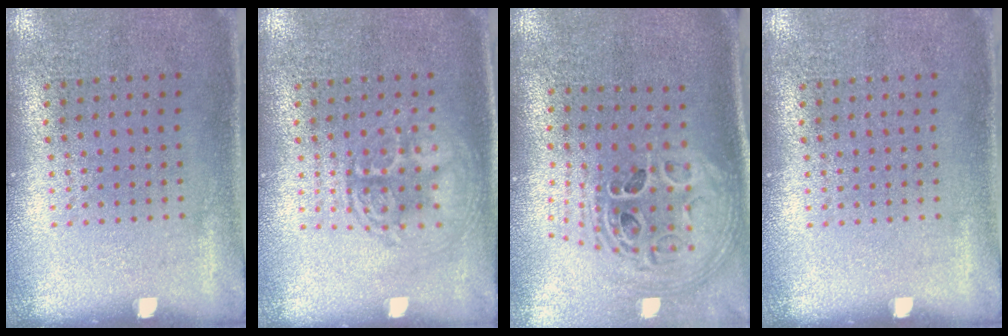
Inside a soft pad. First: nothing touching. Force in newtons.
{"total": 1.4, "press": 1.4, "slide": 0.1}
{"total": 2.1, "press": 1.4, "slide": 1.5}
{"total": 0.0}